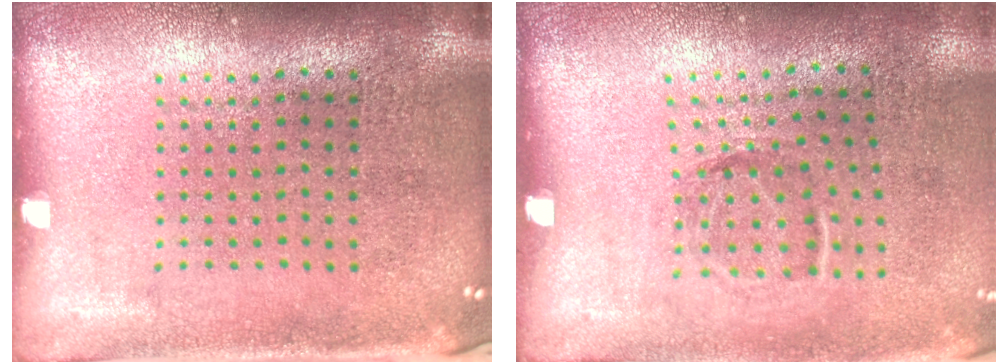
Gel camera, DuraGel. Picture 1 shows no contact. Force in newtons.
{"total": 1.2, "press": 0.8, "slide": 0.8}